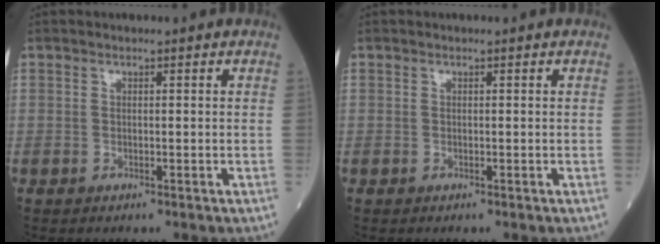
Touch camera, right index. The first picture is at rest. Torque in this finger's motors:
{"motor_torque": [0.00, 0.00, -0.01, 0.00]}